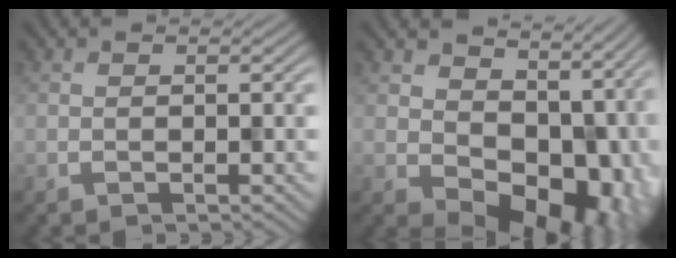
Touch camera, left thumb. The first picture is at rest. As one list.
[{"total": 12.3, "force": [1.7, 8.6, 8.6], "torque": [-0.117, -0.038, 0.046]}]